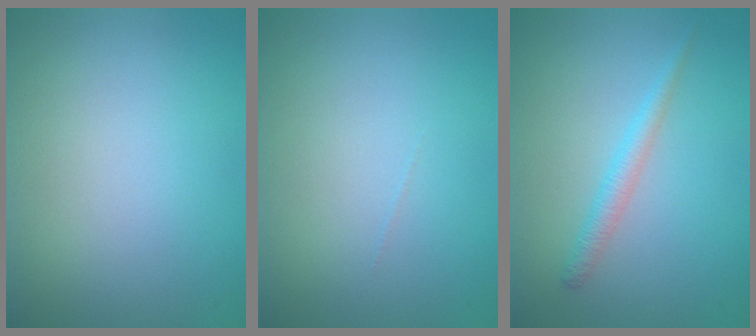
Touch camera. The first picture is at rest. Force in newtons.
{"total": 0.0}
{"total": 1.7, "press": 1.7, "slide": 0.1}